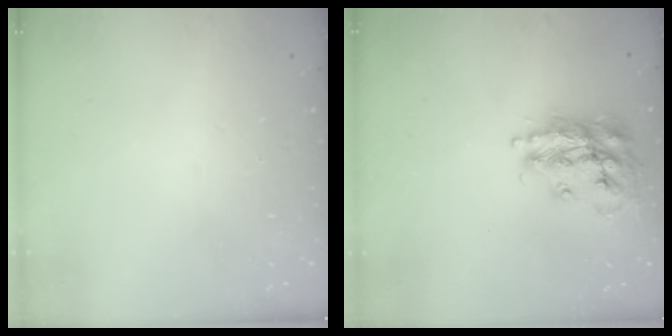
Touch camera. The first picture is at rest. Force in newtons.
{"total": 17.1, "press": 17.0, "slide": 1.5}